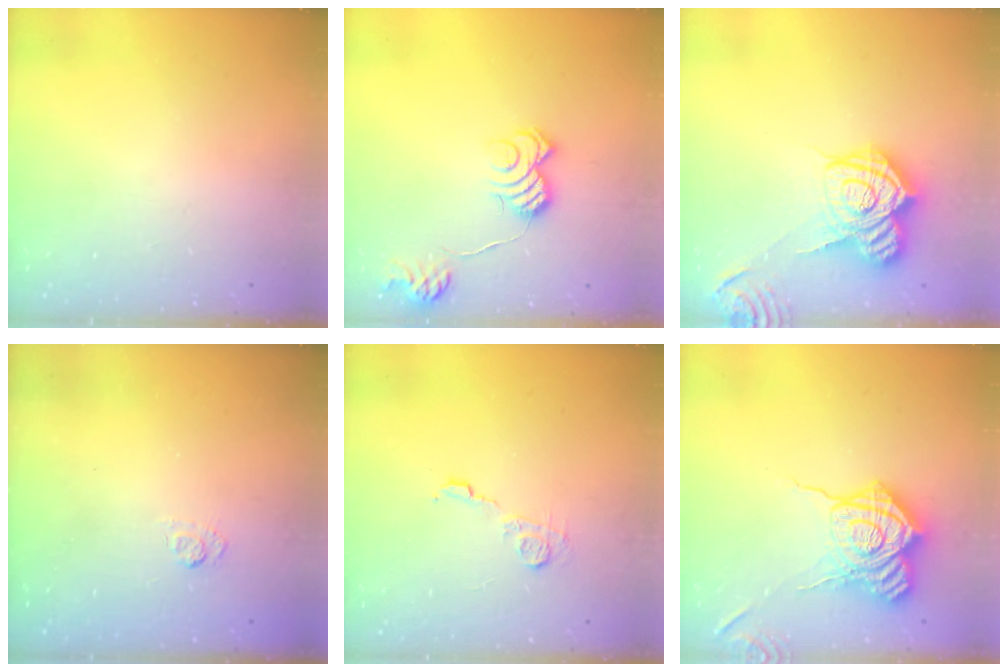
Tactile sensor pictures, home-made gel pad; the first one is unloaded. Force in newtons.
{"total": 11.1, "press": 11.0, "slide": 1.0}
{"total": 17.5, "press": 17.5, "slide": 1.3}
{"total": 2.7, "press": 2.3, "slide": 1.5}
{"total": 7.3, "press": 7.2, "slide": 0.4}
{"total": 19.7, "press": 19.7, "slide": 1.0}